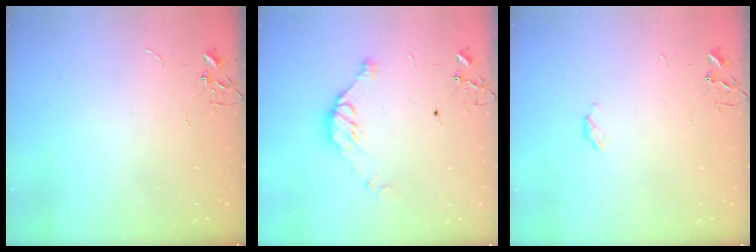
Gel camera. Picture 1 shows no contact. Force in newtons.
{"total": 9.6, "press": 9.6, "slide": 0.8}
{"total": 2.8, "press": 2.7, "slide": 0.5}